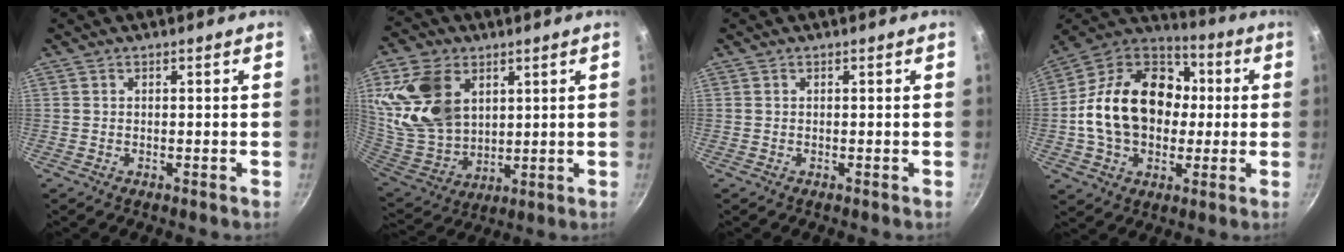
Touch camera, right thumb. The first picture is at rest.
{"total": 18.5, "force": [6.3, 13.0, 11.6], "torque": [-0.213, -0.028, 0.137]}
{"total": 0.0}
{"total": 22.6, "force": [0.5, 16.8, 15.1], "torque": [-0.232, 0.040, 0.003]}